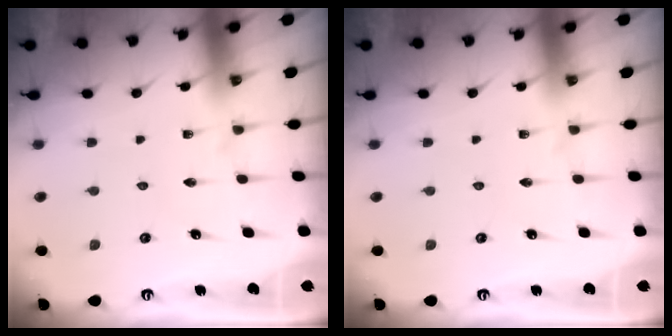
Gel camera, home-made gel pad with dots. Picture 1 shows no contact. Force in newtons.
{"total": 0.0}